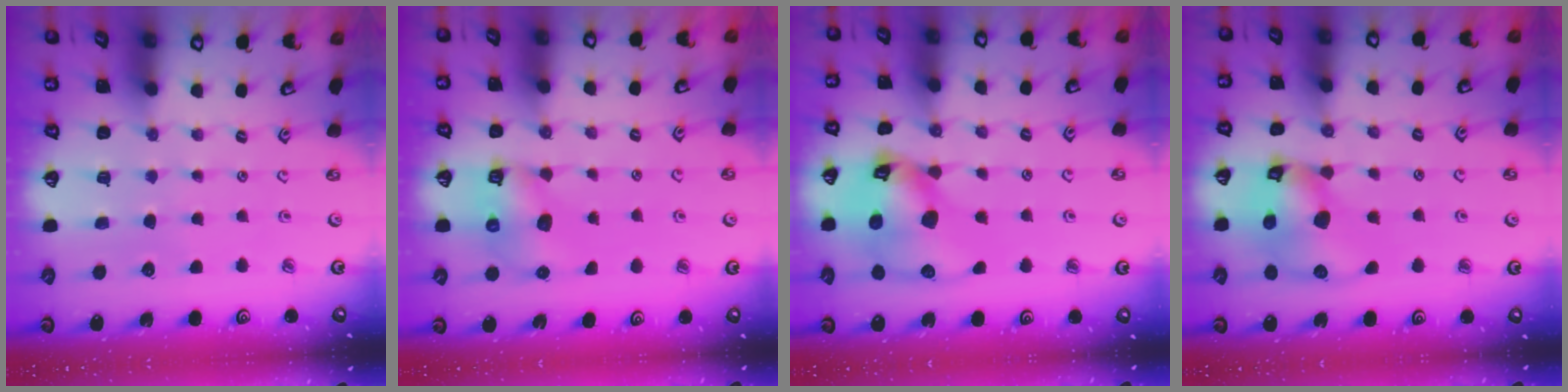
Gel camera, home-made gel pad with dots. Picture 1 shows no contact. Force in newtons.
{"total": 7.1, "press": 7.0, "slide": 0.9}
{"total": 18.3, "press": 18.1, "slide": 2.5}
{"total": 14.1, "press": 13.9, "slide": 2.1}